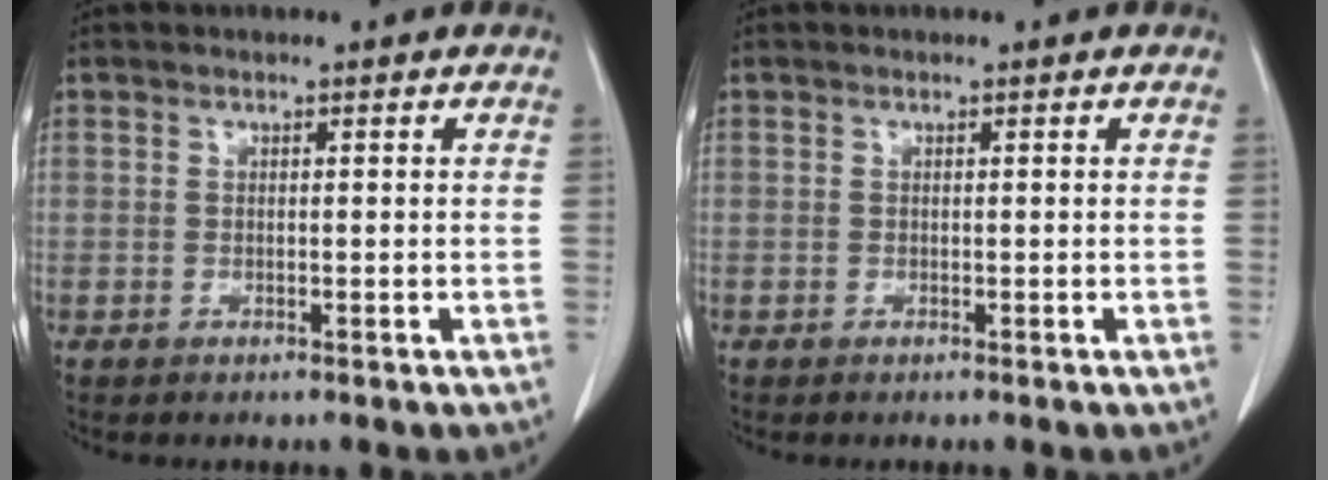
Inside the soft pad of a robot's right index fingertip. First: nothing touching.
{"total": 0.0}